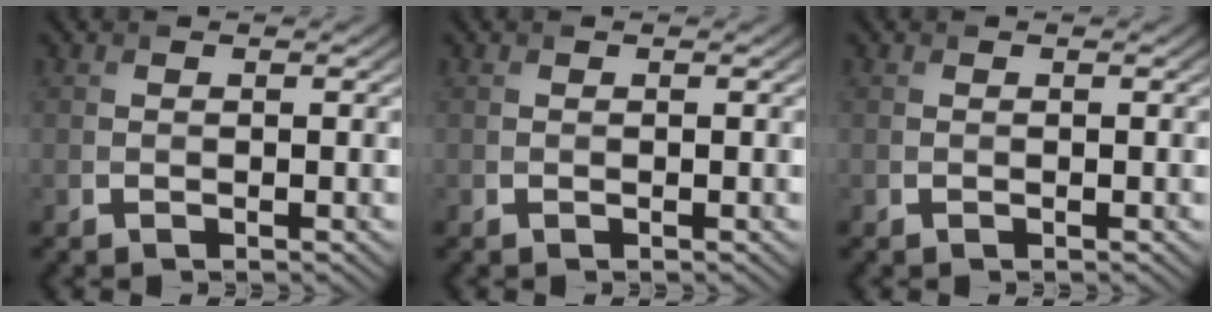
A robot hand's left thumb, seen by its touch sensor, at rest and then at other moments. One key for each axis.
{"total": 0.0}
{"total": 0.0}